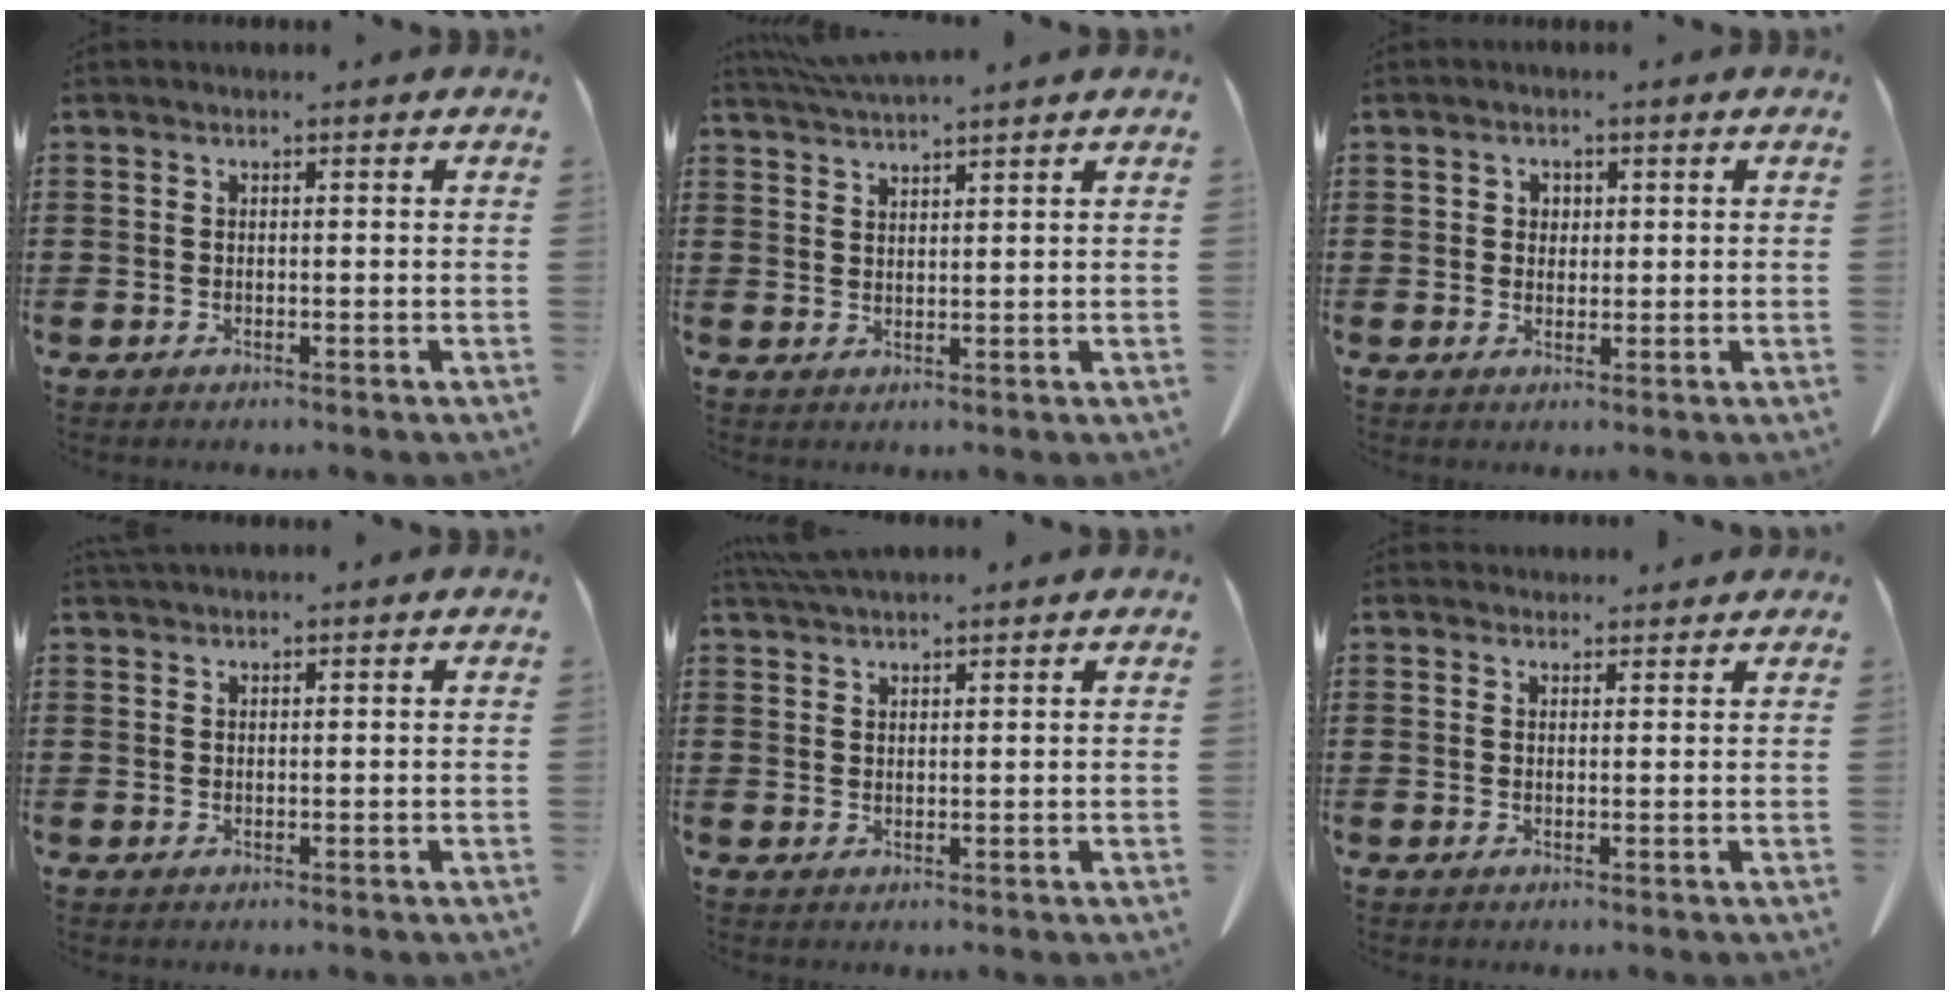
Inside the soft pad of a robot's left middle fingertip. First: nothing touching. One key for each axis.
{"total": 3.3, "fx": 3.2, "fy": -0.2, "fz": 0.8, "tx": -0.026, "ty": -0.006, "tz": 0.061}
{"total": 1.6, "fx": 0.8, "fy": 1.3, "fz": 0.5, "tx": -0.015, "ty": 0.005, "tz": 0.016}
{"total": 1.1, "fx": 1.1, "fy": 0.0, "fz": 0.1, "tx": -0.005, "ty": 0.000, "tz": 0.021}
{"total": 3.5, "fx": 3.3, "fy": 0.3, "fz": 1.1, "tx": -0.031, "ty": -0.003, "tz": 0.063}
{"total": 1.8, "fx": 1.8, "fy": 0.4, "fz": 0.0, "tx": 0.002, "ty": -0.002, "tz": 0.034}